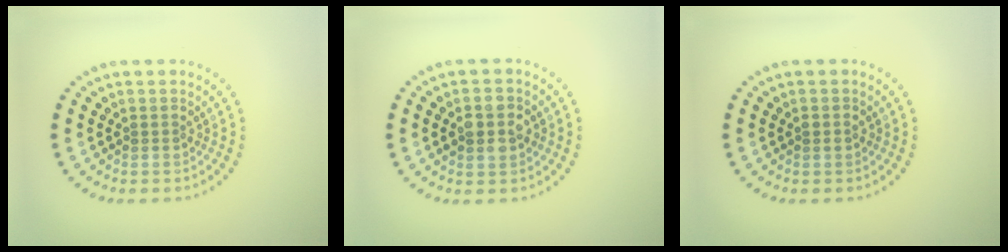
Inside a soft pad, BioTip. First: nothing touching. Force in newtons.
{"total": 3.5, "press": 3.5, "slide": 0.1}
{"total": 1.0, "press": 1.0, "slide": 0.1}